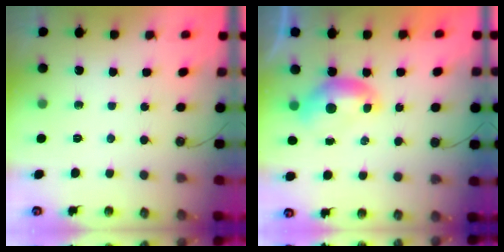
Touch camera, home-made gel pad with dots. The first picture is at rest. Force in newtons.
{"total": 0.0}